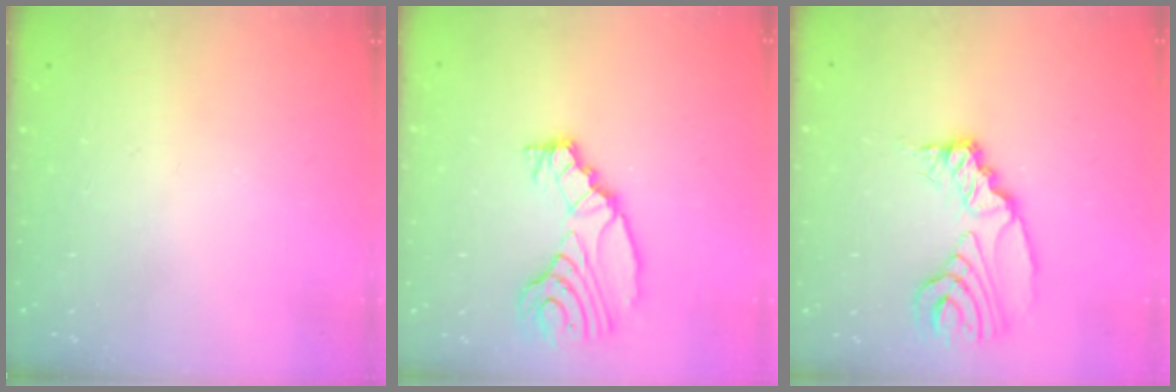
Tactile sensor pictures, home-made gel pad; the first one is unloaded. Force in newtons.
{"total": 12.4, "press": 12.3, "slide": 1.1}
{"total": 10.4, "press": 10.4, "slide": 1.2}